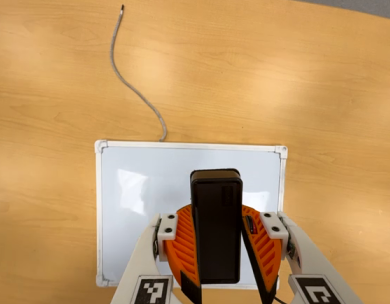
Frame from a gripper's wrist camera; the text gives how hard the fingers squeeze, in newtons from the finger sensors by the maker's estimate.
{"total": 8.3, "left": 8.8, "right": 7.8}